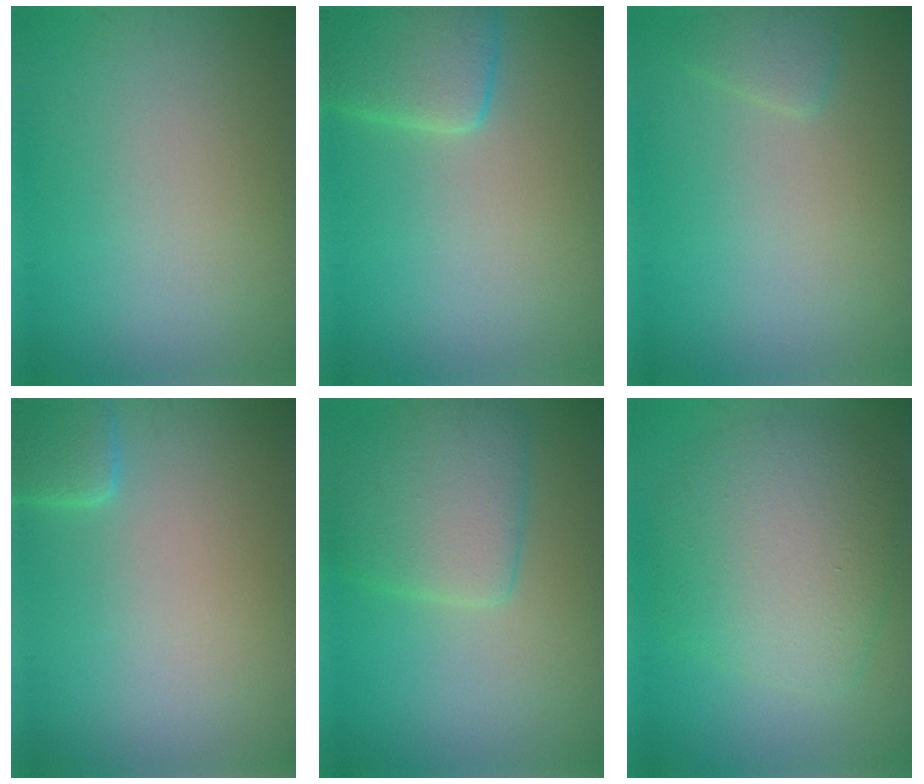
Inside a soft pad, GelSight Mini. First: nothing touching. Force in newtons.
{"total": 4.1, "press": 4.1, "slide": 0.4}
{"total": 1.3, "press": 1.3, "slide": 0.1}
{"total": 2.0, "press": 2.0, "slide": 0.3}
{"total": 5.0, "press": 5.0, "slide": 0.3}
{"total": 7.0, "press": 7.0, "slide": 0.2}